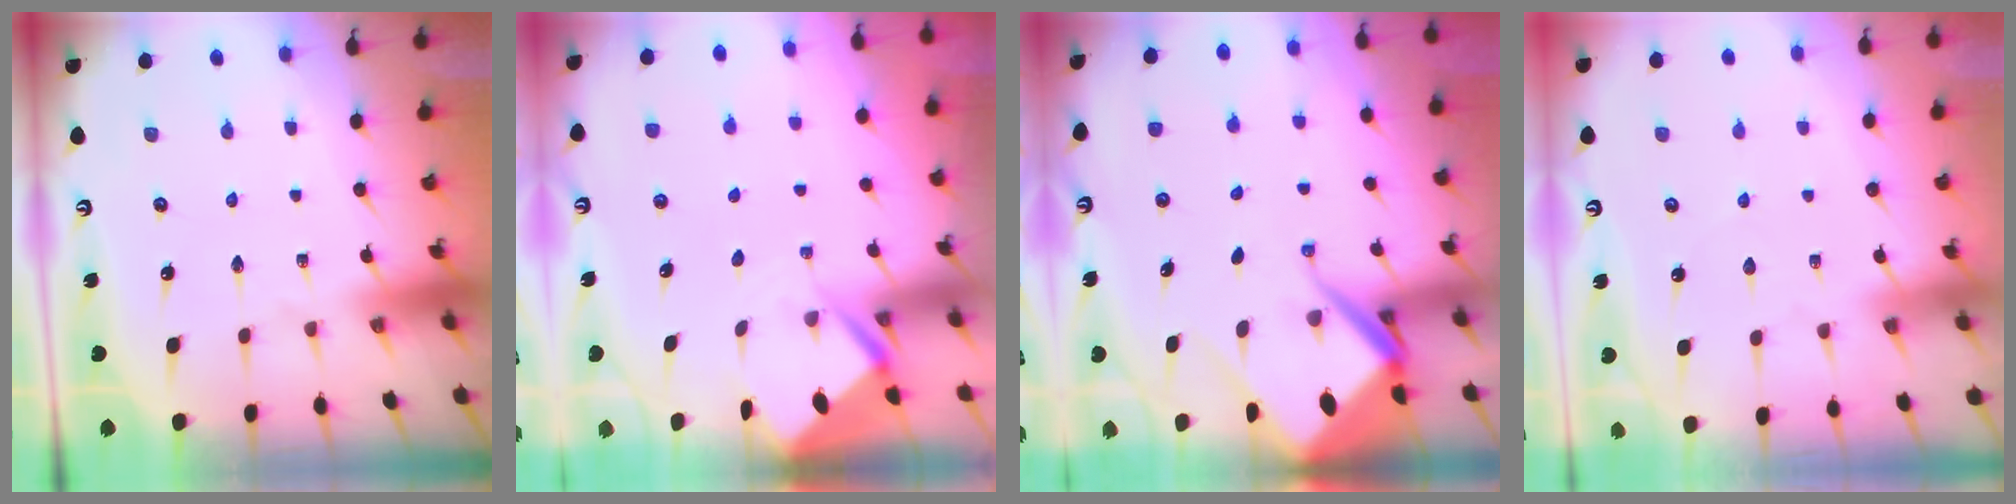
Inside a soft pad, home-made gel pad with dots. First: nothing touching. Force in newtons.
{"total": 3.6, "press": 3.5, "slide": 0.3}
{"total": 9.3, "press": 9.2, "slide": 1.0}
{"total": 2.3, "press": 2.3, "slide": 0.4}